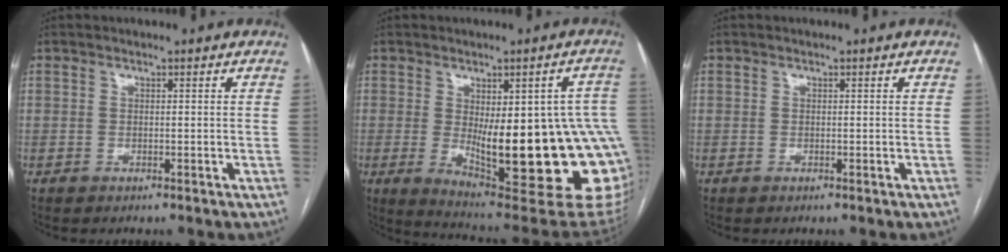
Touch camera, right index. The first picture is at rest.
{"total": 25.4, "force": [-3.2, 6.3, 24.4], "torque": [-0.225, -0.011, -0.019]}
{"total": 0.0}